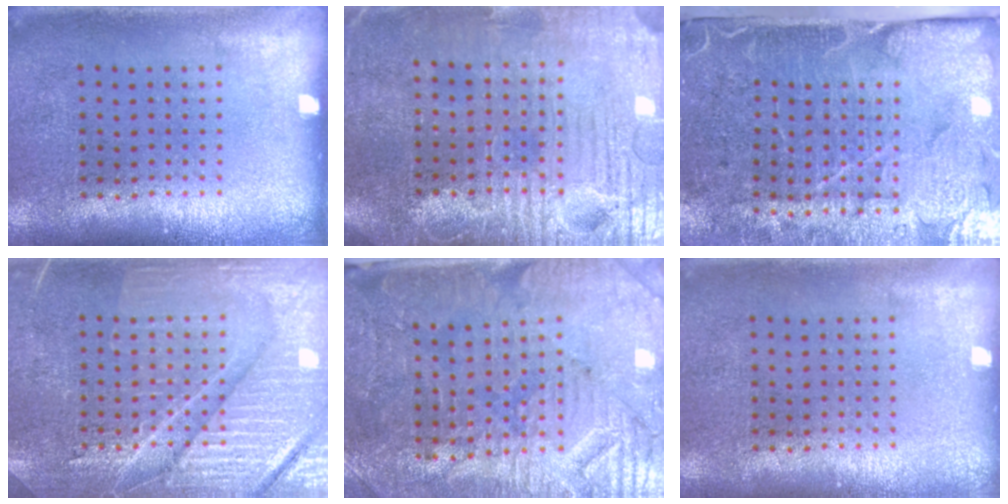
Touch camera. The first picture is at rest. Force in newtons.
{"total": 4.0, "press": 3.6, "slide": 1.6}
{"total": 4.9, "press": 4.0, "slide": 2.9}
{"total": 6.4, "press": 6.3, "slide": 0.8}
{"total": 3.7, "press": 3.5, "slide": 1.2}
{"total": 0.0}